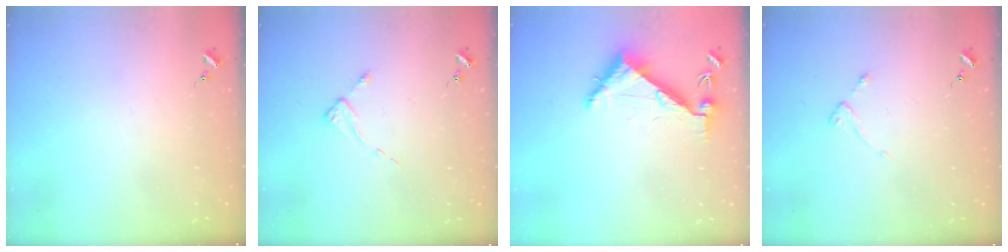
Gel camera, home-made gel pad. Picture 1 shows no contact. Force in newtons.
{"total": 2.6, "press": 2.6, "slide": 0.4}
{"total": 6.7, "press": 6.7, "slide": 0.8}
{"total": 2.7, "press": 2.6, "slide": 0.5}